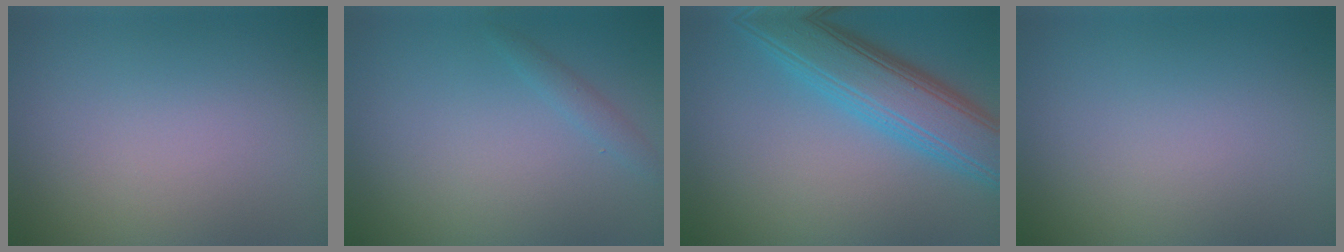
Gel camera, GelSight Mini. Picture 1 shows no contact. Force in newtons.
{"total": 1.1, "press": 1.1, "slide": 0.1}
{"total": 7.3, "press": 7.3, "slide": 0.2}
{"total": 0.0}